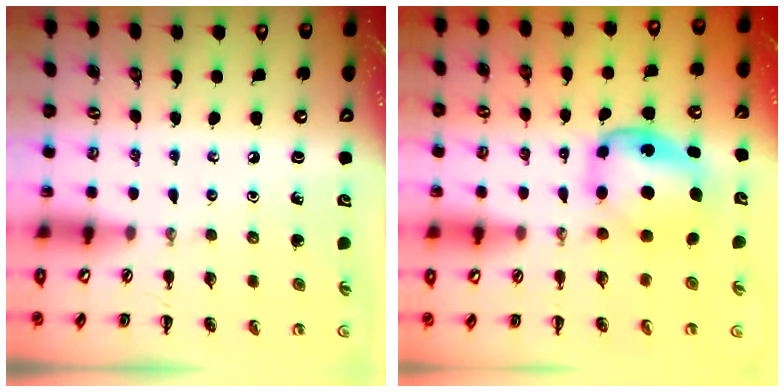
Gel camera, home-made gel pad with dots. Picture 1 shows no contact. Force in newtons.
{"total": 5.8, "press": 5.8, "slide": 0.8}